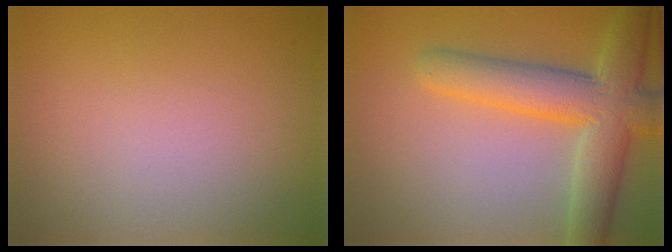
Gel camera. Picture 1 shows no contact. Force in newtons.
{"total": 7.3, "press": 7.2, "slide": 0.4}